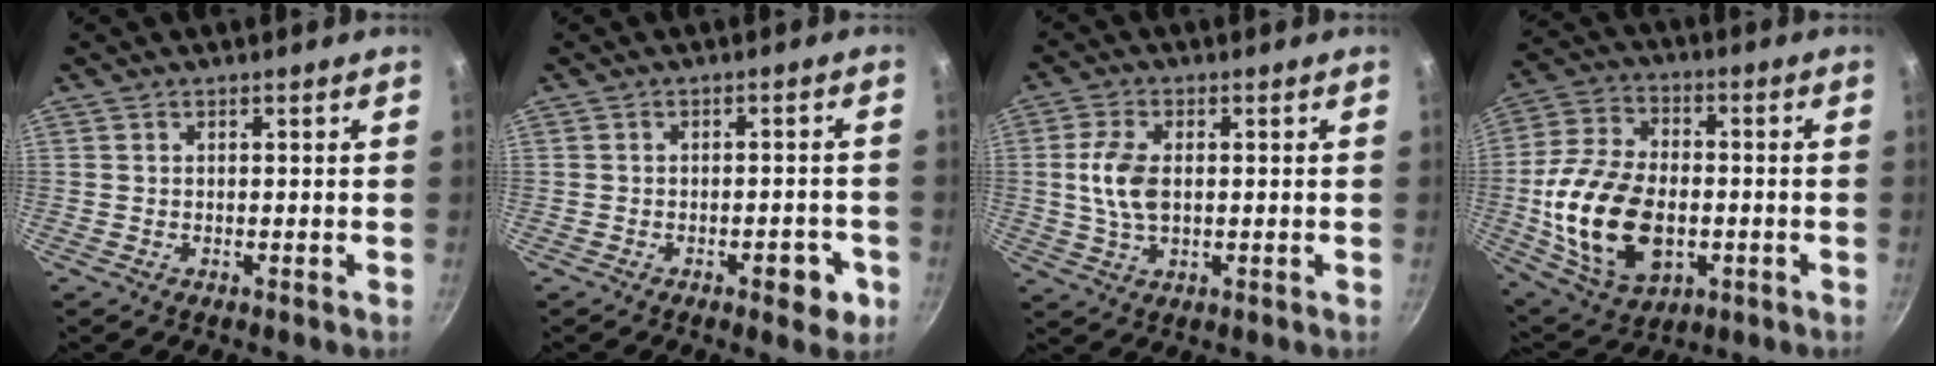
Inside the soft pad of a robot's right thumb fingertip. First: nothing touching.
{"total": 5.5, "force": [-2.3, 2.5, 4.3], "torque": [-0.038, 0.017, -0.025]}
{"total": 7.5, "force": [0.5, 4.3, 6.2], "torque": [-0.123, 0.007, 0.008]}
{"total": 20.9, "force": [-3.3, 13.3, 15.8], "torque": [-0.299, 0.015, -0.049]}